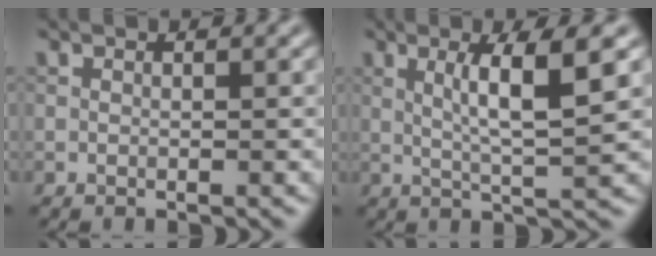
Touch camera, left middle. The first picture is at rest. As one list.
[{"total": 5.0, "force": [1.2, 0.4, 4.8], "torque": [-0.086, 0.001, 0.025]}]